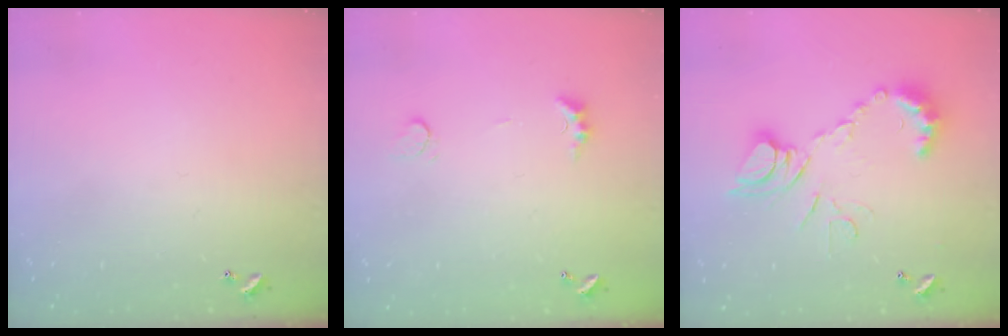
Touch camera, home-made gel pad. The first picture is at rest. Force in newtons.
{"total": 3.3, "press": 3.2, "slide": 0.9}
{"total": 12.6, "press": 12.5, "slide": 1.2}